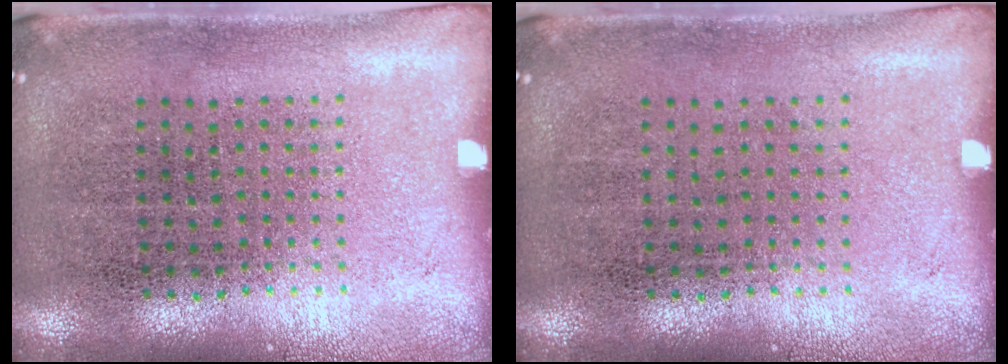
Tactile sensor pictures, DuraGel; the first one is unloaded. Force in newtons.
{"total": 0.0}